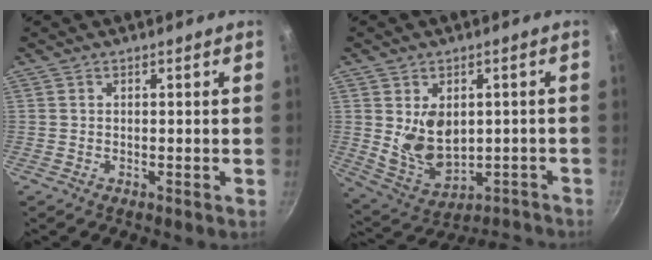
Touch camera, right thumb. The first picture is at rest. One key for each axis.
{"total": 9.1, "fx": -0.8, "fy": 6.6, "fz": 6.3, "tx": -0.070, "ty": 0.004, "tz": 0.012}